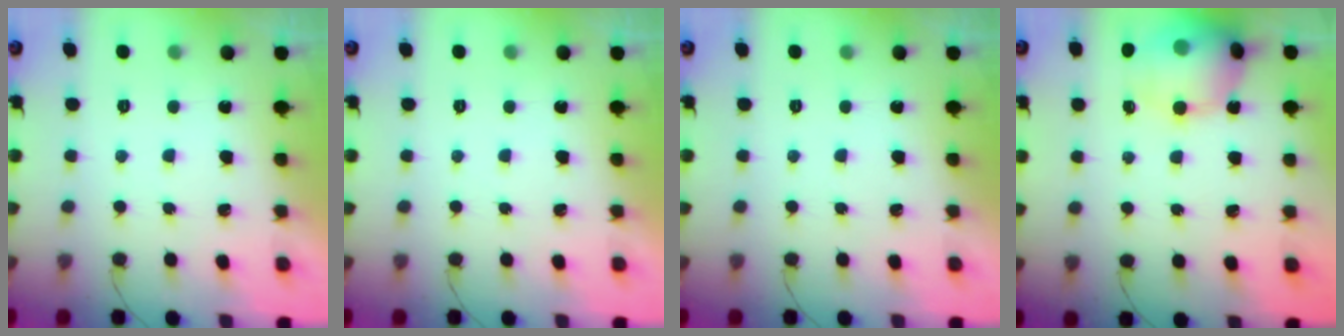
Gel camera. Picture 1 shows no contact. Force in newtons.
{"total": 0.0}
{"total": 0.0}
{"total": 15.0, "press": 14.7, "slide": 2.8}